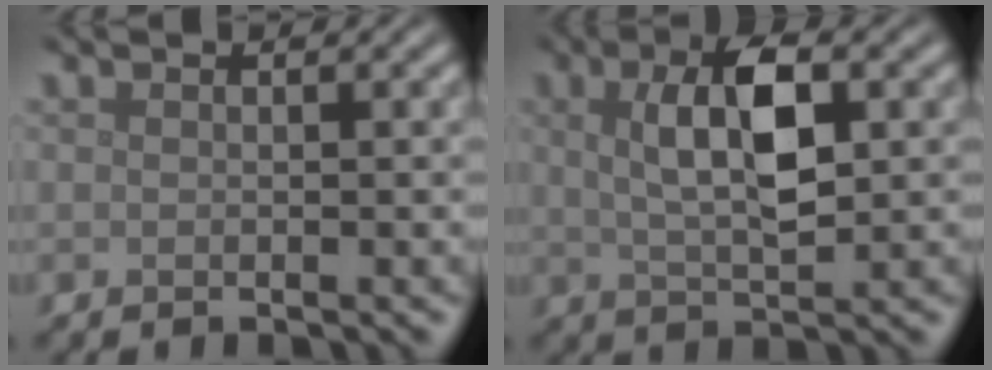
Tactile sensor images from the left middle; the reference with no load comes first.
{"total": 5.9, "force": [1.4, 2.2, 5.3], "torque": [-0.100, 0.007, 0.024]}